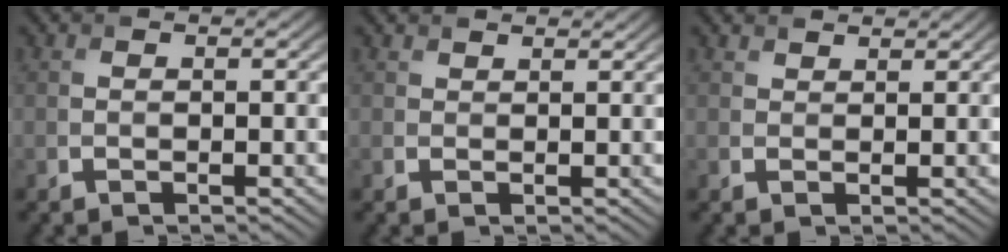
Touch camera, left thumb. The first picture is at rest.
{"total": 1.0, "force": [0.9, 0.1, -0.4], "torque": [0.011, -0.001, 0.013]}
{"total": 1.2, "force": [1.1, 0.3, -0.4], "torque": [0.007, 0.000, 0.020]}